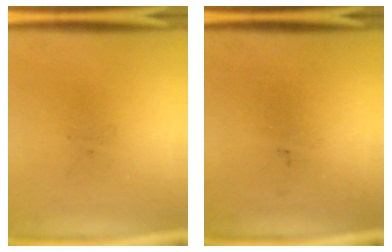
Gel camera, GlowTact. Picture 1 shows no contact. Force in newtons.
{"total": 0.0}